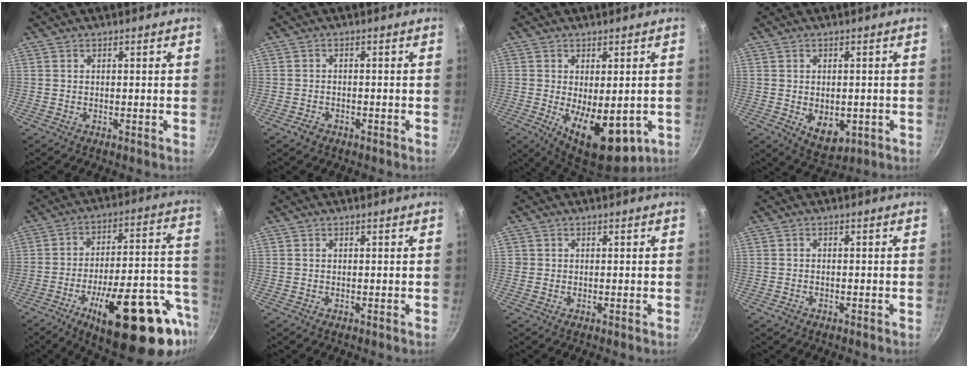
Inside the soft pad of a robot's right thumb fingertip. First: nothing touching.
{"total": 2.0, "force": [-1.4, 1.3, 0.7], "torque": [-0.016, 0.016, -0.019]}
{"total": 14.0, "force": [-3.0, 6.9, 11.8], "torque": [-0.149, -0.020, -0.023]}
{"total": 6.7, "force": [-1.3, 4.5, 4.8], "torque": [-0.054, -0.009, -0.004]}
{"total": 27.4, "force": [-11.7, 9.4, 22.9], "torque": [-0.289, 0.041, -0.167]}
{"total": 0.0}
{"total": 0.6, "force": [0.0, 0.6, 0.0], "torque": [0.005, 0.002, -0.002]}
{"total": 1.4, "force": [-0.9, 0.9, 0.5], "torque": [-0.015, 0.009, -0.012]}